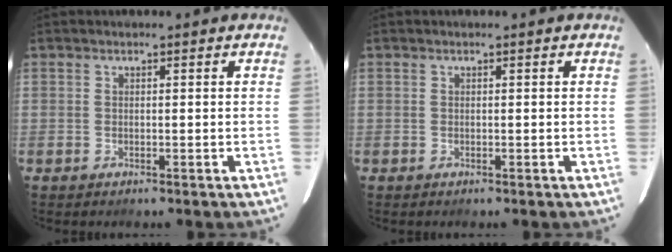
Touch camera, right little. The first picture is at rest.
{"total": 0.0}